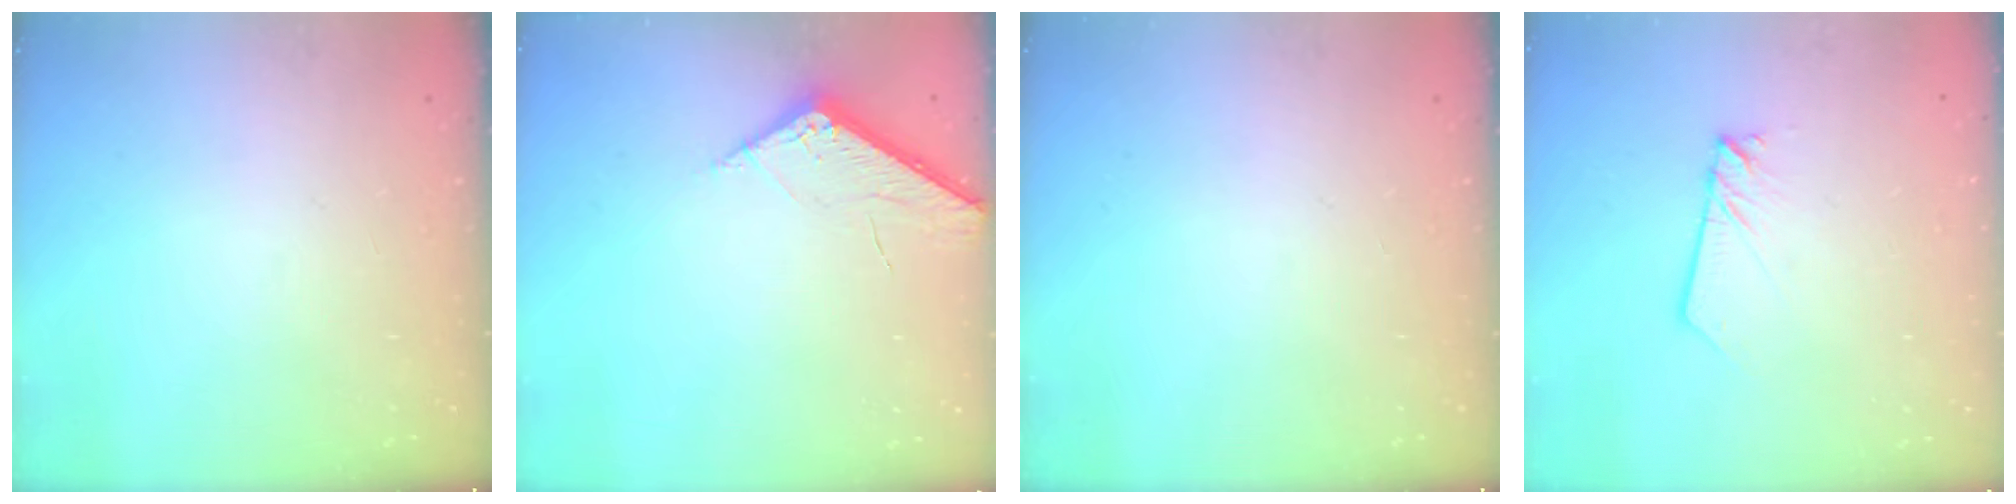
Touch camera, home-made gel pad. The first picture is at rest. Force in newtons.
{"total": 5.2, "press": 5.2, "slide": 0.6}
{"total": 0.0}
{"total": 2.4, "press": 2.4, "slide": 0.1}